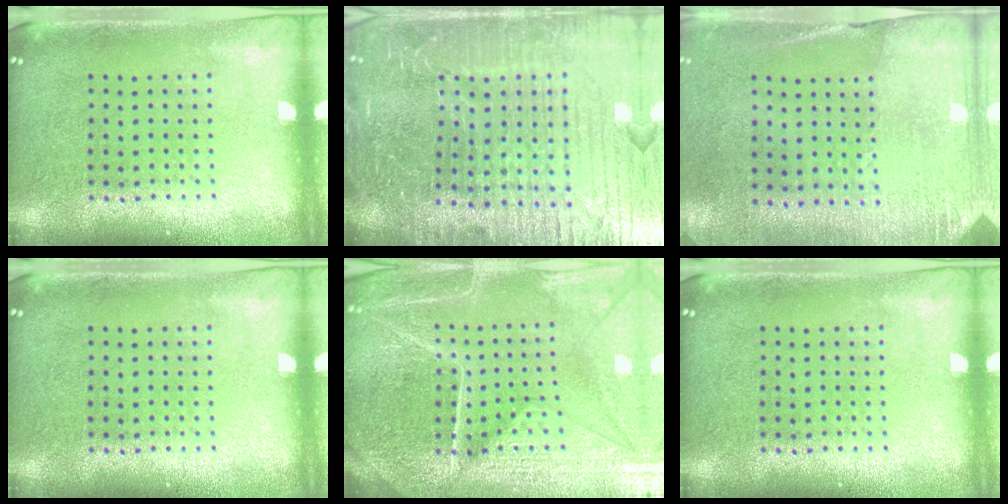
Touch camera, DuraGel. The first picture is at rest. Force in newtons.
{"total": 6.9, "press": 6.0, "slide": 3.4}
{"total": 2.6, "press": 2.3, "slide": 1.1}
{"total": 0.0}
{"total": 5.7, "press": 5.2, "slide": 2.2}
{"total": 0.0}